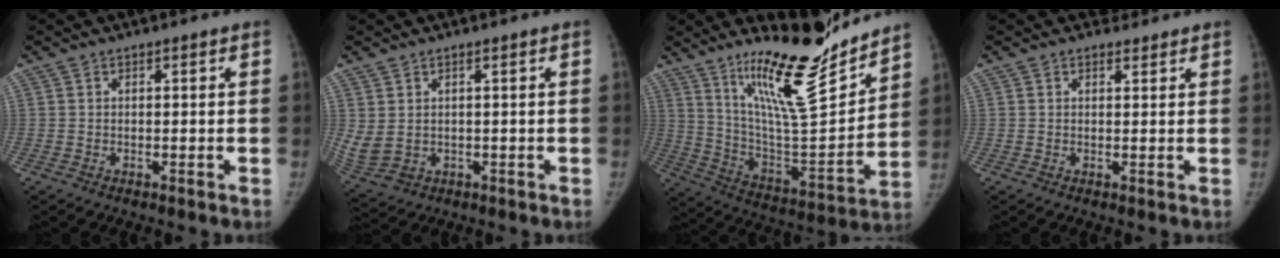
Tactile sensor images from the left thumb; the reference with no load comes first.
{"total": 6.6, "force": [0.8, 4.4, 4.8], "torque": [-0.110, -0.008, 0.032]}
{"total": 22.2, "force": [16.6, 4.5, 14.0], "torque": [-0.188, -0.118, 0.285]}
{"total": 1.5, "force": [1.3, 0.9, -0.1], "torque": [0.013, -0.008, 0.013]}